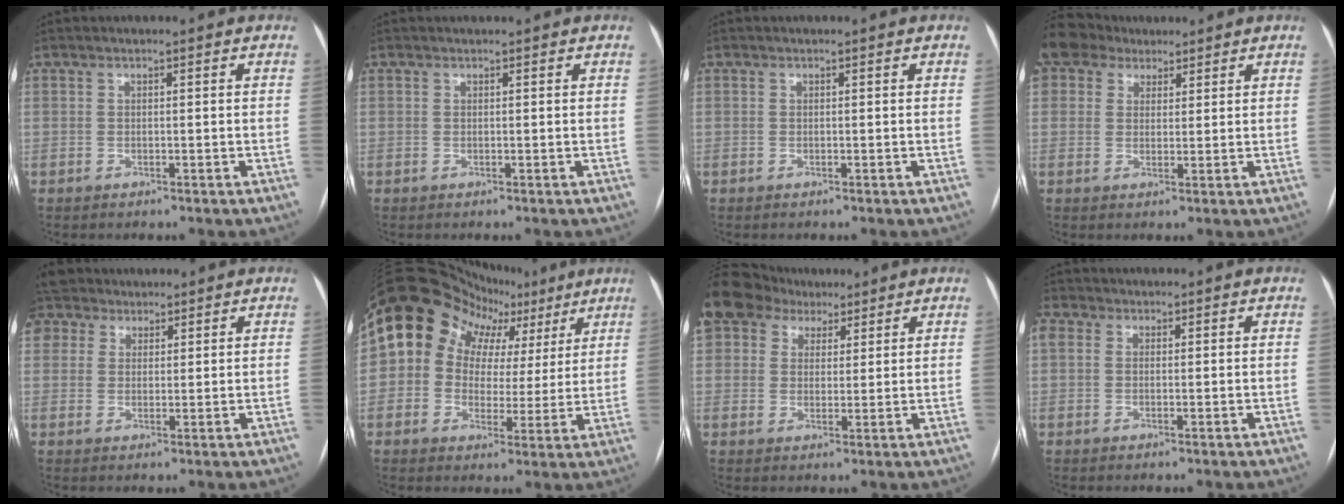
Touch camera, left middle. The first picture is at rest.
{"total": 1.1, "force": [1.0, 0.0, 0.3], "torque": [-0.007, 0.013, 0.014]}
{"total": 0.0}
{"total": 9.5, "force": [6.3, 6.7, 2.4], "torque": [-0.063, 0.043, 0.118]}
{"total": 7.6, "force": [5.0, 5.6, 1.3], "torque": [-0.039, 0.031, 0.100]}
{"total": 15.9, "force": [7.4, 12.4, 6.4], "torque": [-0.092, 0.068, 0.101]}
{"total": 18.1, "force": [10.6, 12.8, 7.1], "torque": [-0.212, 0.081, 0.194]}
{"total": 2.9, "force": [0.9, 2.1, 1.7], "torque": [-0.051, 0.020, 0.017]}